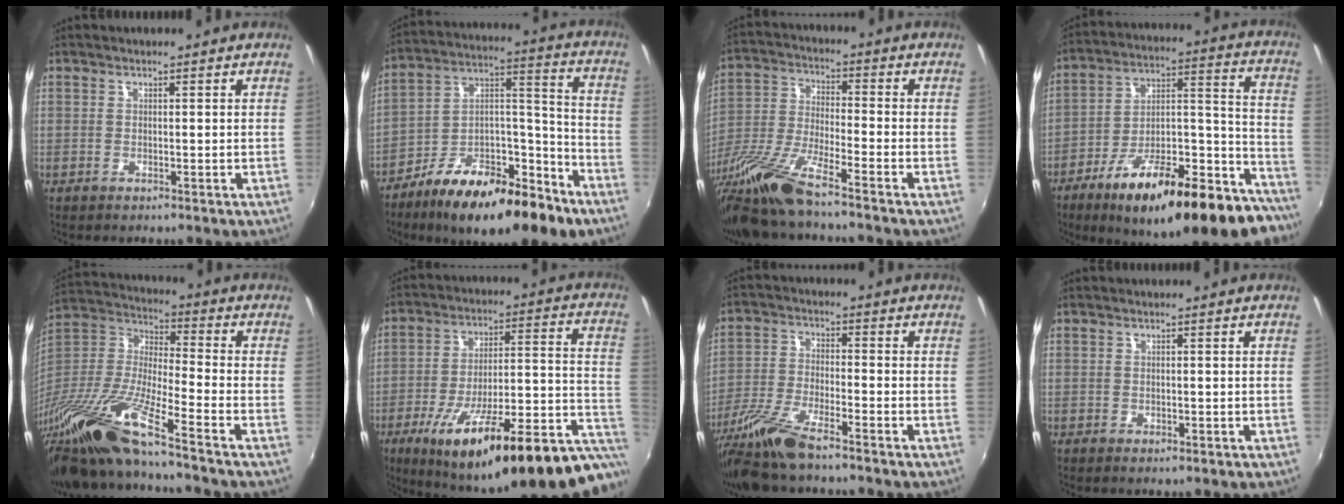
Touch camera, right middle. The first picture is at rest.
{"total": 22.5, "force": [-14.5, 8.2, 15.1], "torque": [-0.244, 0.008, -0.229]}
{"total": 13.8, "force": [-11.2, 0.0, 8.0], "torque": [-0.172, -0.033, -0.218]}
{"total": 28.8, "force": [-19.5, 9.0, 19.2], "torque": [-0.262, 0.004, -0.283]}
{"total": 22.1, "force": [-16.7, 0.7, 14.3], "torque": [-0.278, -0.048, -0.322]}
{"total": 30.6, "force": [-18.2, 6.8, 23.6], "torque": [-0.332, -0.036, -0.260]}
{"total": 11.2, "force": [-8.9, 1.5, 6.6], "torque": [-0.146, -0.022, -0.175]}
{"total": 0.8, "force": [-0.5, 0.5, 0.4], "torque": [-0.006, -0.005, -0.010]}